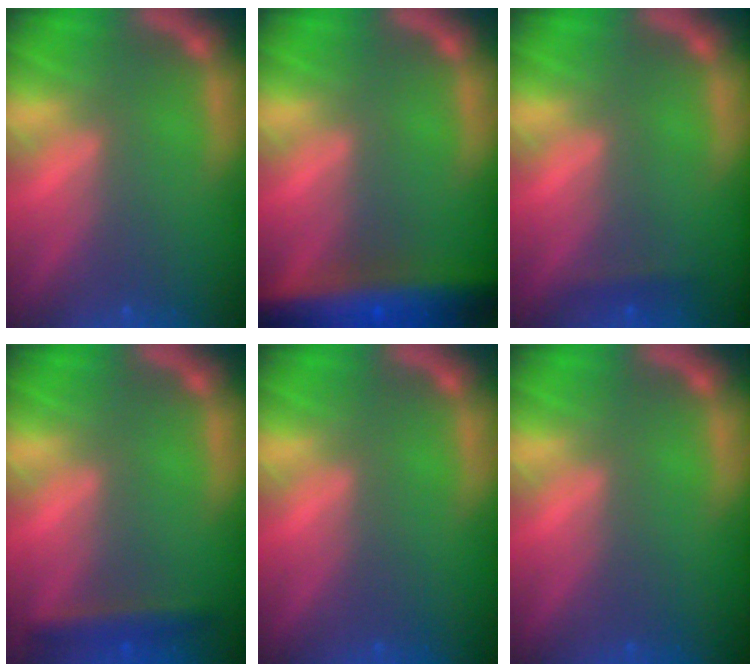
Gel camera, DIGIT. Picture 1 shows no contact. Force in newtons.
{"total": 9.5}
{"total": 0.9}
{"total": 2.4}
{"total": 0.0}
{"total": 0.0}